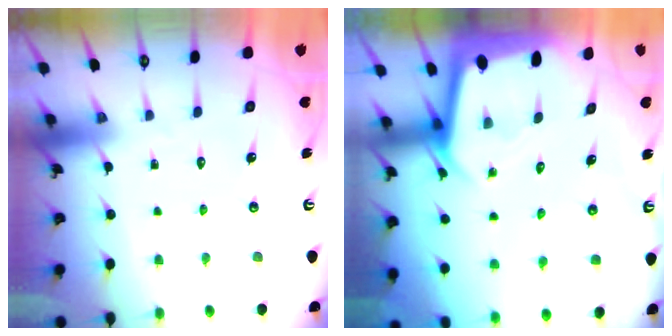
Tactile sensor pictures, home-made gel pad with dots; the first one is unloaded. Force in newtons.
{"total": 2.7, "press": 2.7, "slide": 0.1}